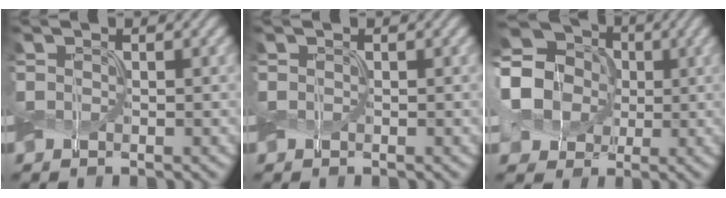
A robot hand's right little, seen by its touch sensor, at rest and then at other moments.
{"total": 0.0}
{"total": 19.4, "force": [1.8, 17.8, 7.5], "torque": [-0.210, 0.024, -0.016]}